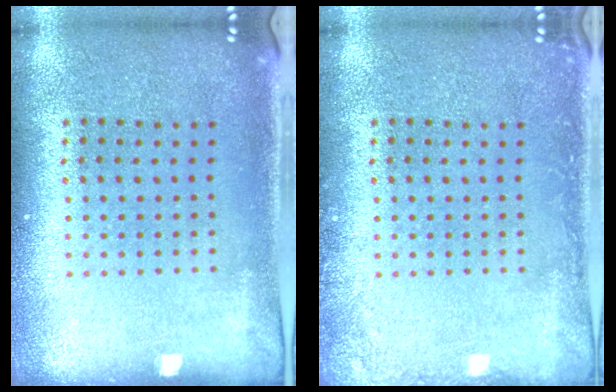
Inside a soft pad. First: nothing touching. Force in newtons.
{"total": 1.3, "press": 1.3, "slide": 0.1}